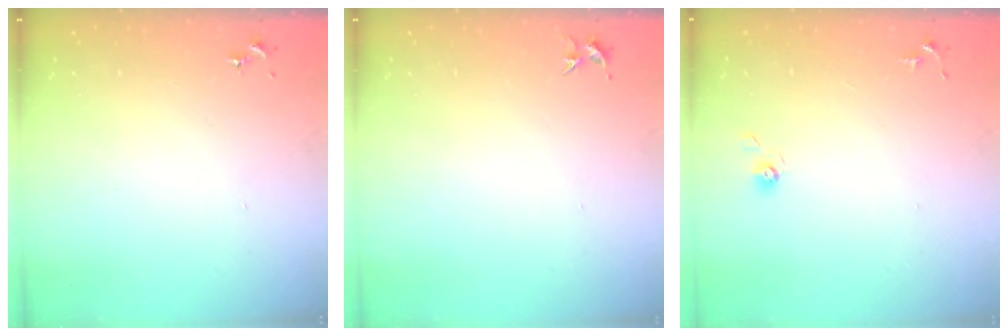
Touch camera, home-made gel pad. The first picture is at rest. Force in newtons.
{"total": 3.7, "press": 3.7, "slide": 0.4}
{"total": 5.4, "press": 5.2, "slide": 1.4}